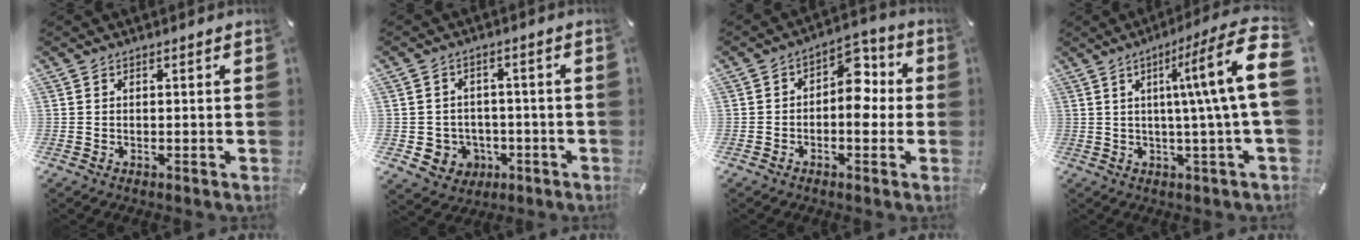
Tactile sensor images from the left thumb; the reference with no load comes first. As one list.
[{"total": 6.3, "force": [-1.1, 6.1, 1.1], "torque": [-0.020, 0.002, -0.015]}, {"total": 9.0, "force": [-0.2, 5.6, 7.0], "torque": [-0.089, -0.002, -0.008]}, {"total": 20.0, "force": [4.2, 1.7, 19.5], "torque": [-0.293, -0.032, 0.046]}]